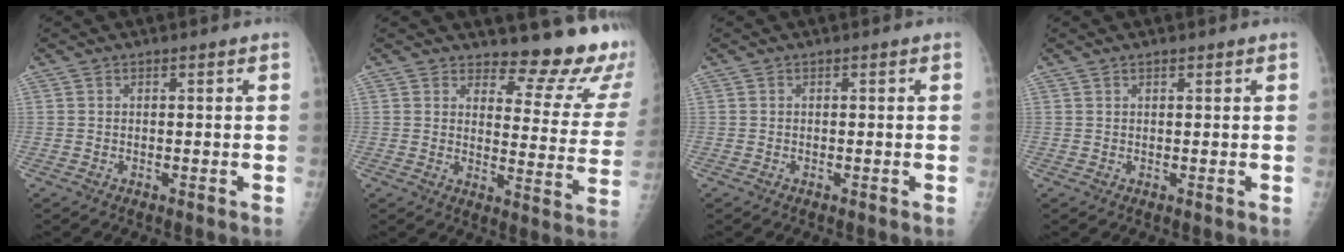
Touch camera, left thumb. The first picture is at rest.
{"total": 15.6, "force": [14.1, 4.2, 5.0], "torque": [-0.017, -0.151, 0.156]}
{"total": 0.0}
{"total": 0.9, "force": [0.7, 0.4, 0.4], "torque": [-0.006, -0.003, 0.011]}